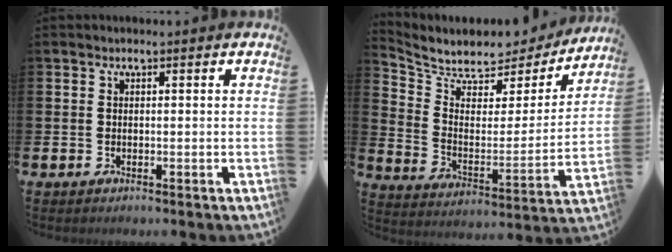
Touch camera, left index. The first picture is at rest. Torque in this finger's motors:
{"motor_torque": [0.51, -0.51, 0.09, 0.06]}